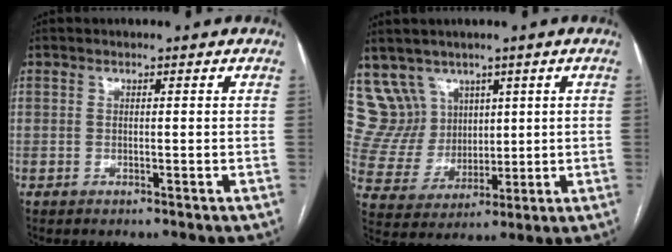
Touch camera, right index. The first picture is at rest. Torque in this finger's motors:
{"motor_torque": [-0.63, 0.57, -0.26, -0.07]}